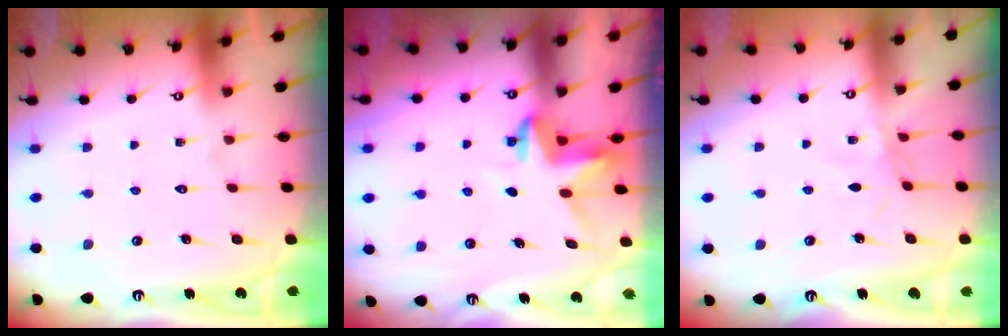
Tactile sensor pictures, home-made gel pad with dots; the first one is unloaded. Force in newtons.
{"total": 3.9, "press": 3.8, "slide": 0.3}
{"total": 2.0, "press": 2.0, "slide": 0.3}